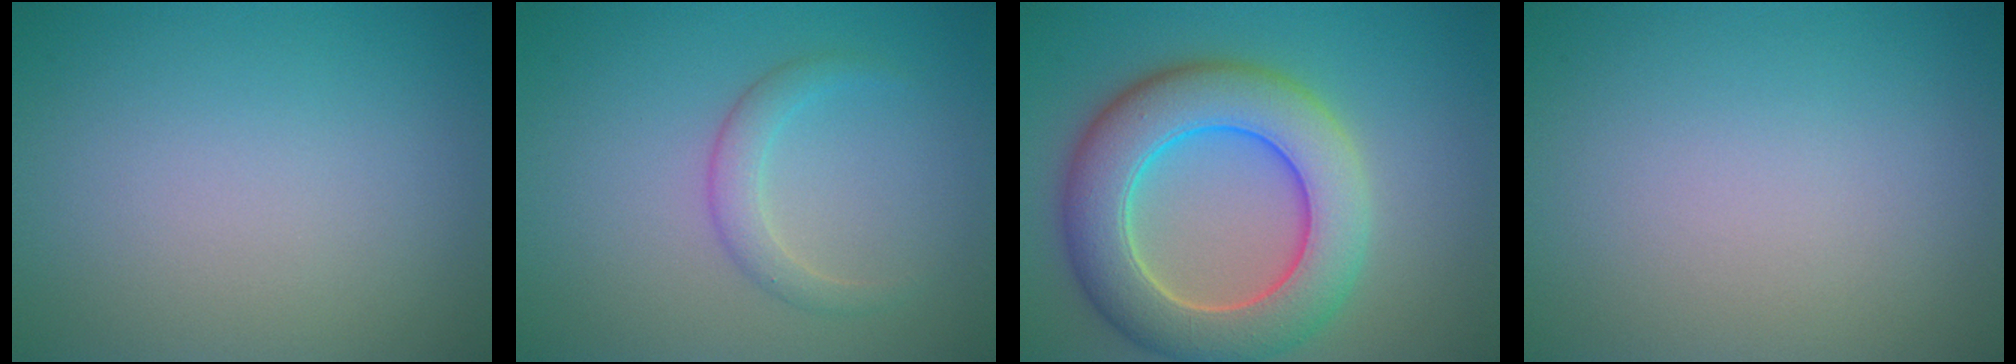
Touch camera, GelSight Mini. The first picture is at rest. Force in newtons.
{"total": 1.9, "press": 1.9, "slide": 0.1}
{"total": 9.3, "press": 9.3, "slide": 0.4}
{"total": 0.0}